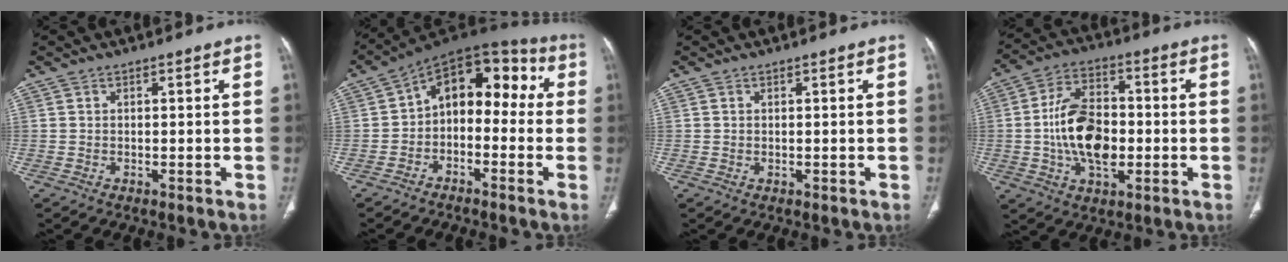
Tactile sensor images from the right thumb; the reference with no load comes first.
{"total": 13.4, "force": [-0.9, 8.9, 10.0], "torque": [-0.098, 0.061, -0.033]}
{"total": 0.0}
{"total": 14.5, "force": [-1.5, 8.7, 11.5], "torque": [-0.194, 0.018, -0.026]}